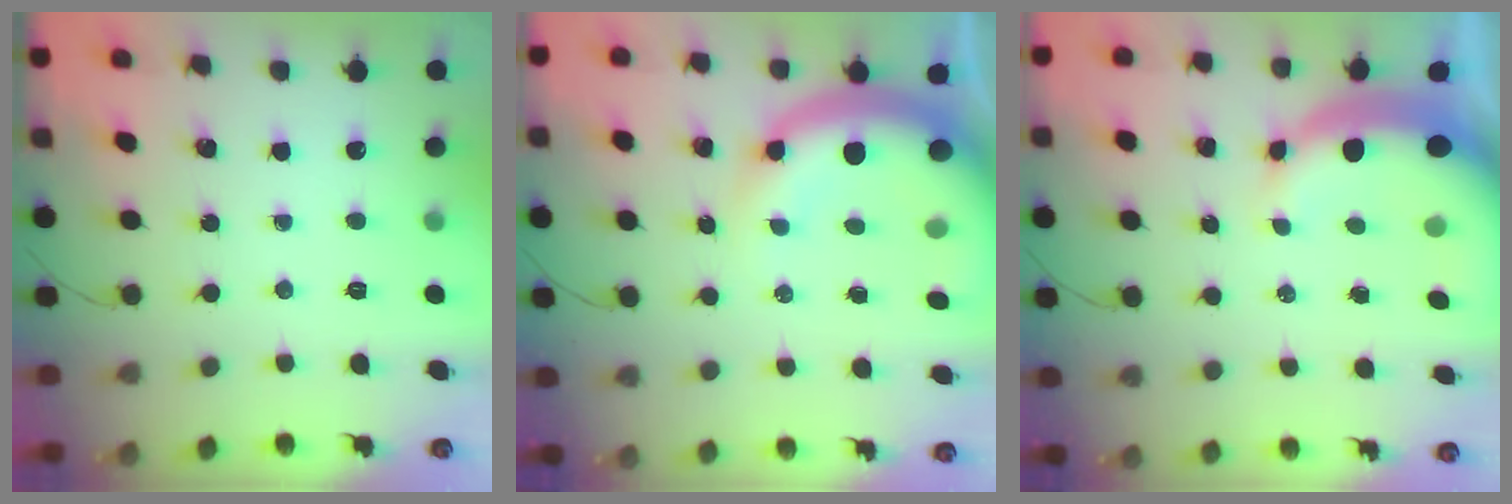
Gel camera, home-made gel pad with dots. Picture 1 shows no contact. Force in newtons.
{"total": 14.2, "press": 13.9, "slide": 3.0}
{"total": 11.2, "press": 10.9, "slide": 2.2}